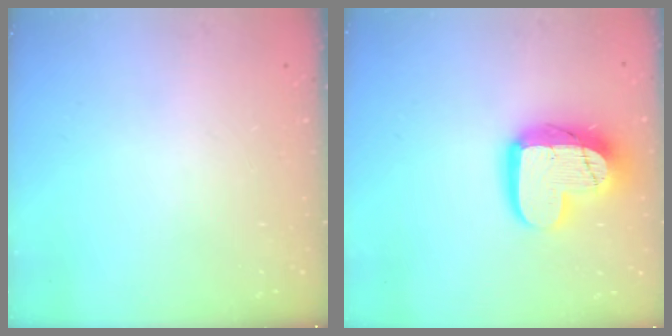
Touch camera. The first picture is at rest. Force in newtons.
{"total": 16.1, "press": 16.1, "slide": 0.9}